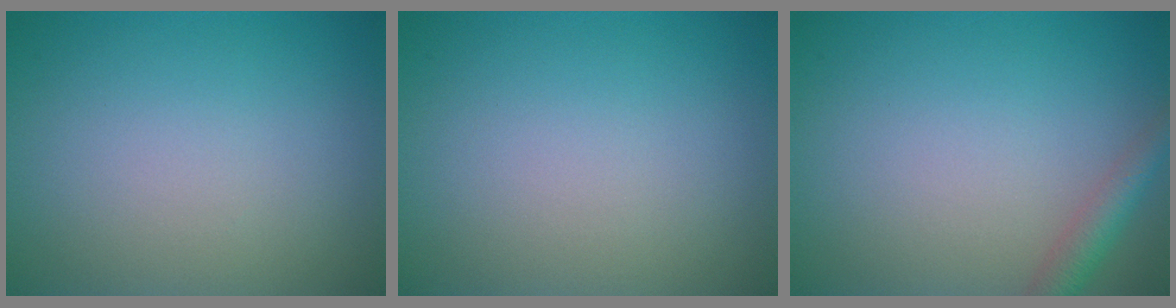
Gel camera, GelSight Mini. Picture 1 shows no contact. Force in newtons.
{"total": 0.0}
{"total": 2.4, "press": 2.4, "slide": 0.1}